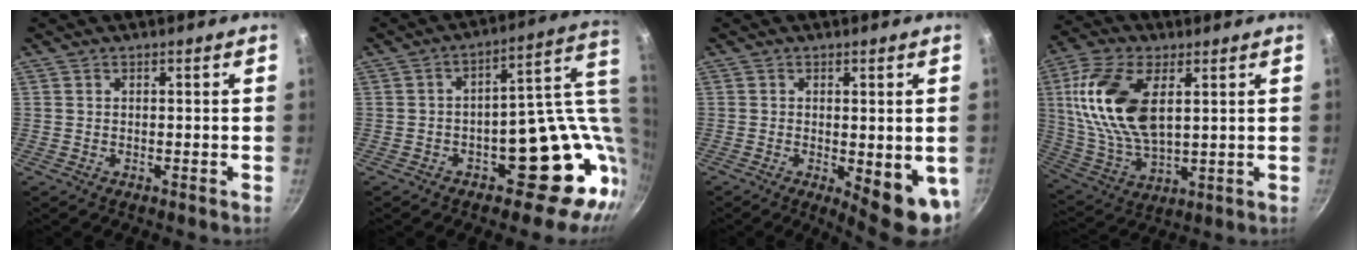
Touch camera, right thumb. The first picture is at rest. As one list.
[{"total": 18.2, "force": [-1.3, 11.6, 14.0], "torque": [-0.100, 0.025, -0.001]}, {"total": 9.6, "force": [-1.4, 3.2, 9.0], "torque": [-0.096, -0.014, -0.010]}, {"total": 18.1, "force": [4.7, 9.5, 14.7], "torque": [-0.282, -0.009, 0.096]}]